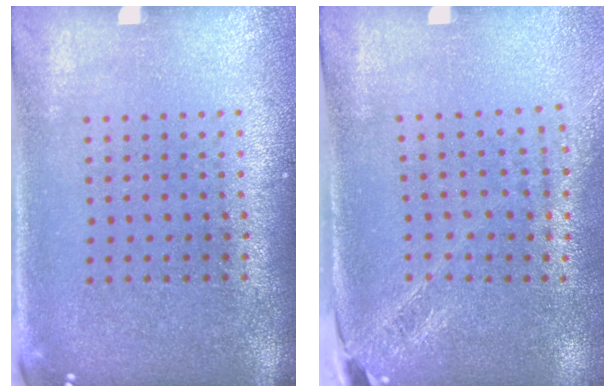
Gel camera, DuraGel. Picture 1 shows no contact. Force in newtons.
{"total": 1.9, "press": 1.6, "slide": 1.0}